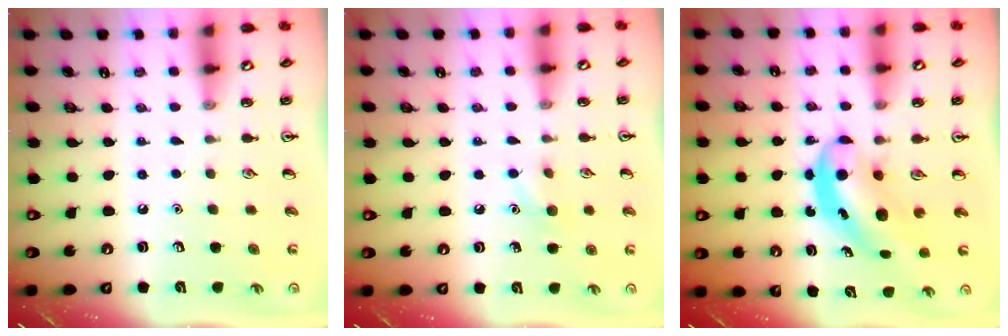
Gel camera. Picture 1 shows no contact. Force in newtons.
{"total": 6.2, "press": 6.0, "slide": 1.7}
{"total": 6.3, "press": 6.2, "slide": 1.3}